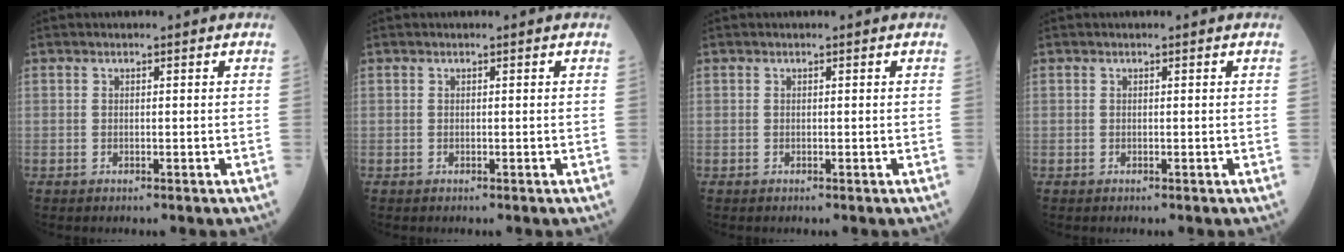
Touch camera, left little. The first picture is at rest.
{"total": 0.0}
{"total": 0.0}
{"total": 0.0}